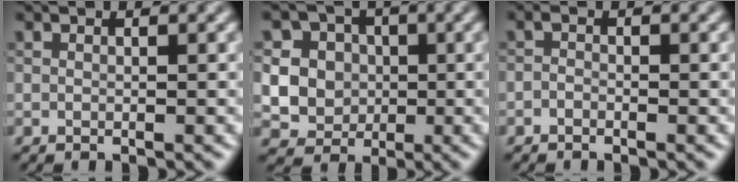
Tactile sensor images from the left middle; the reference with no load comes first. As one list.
[{"total": 7.9, "force": [1.2, 7.3, 2.7], "torque": [-0.063, 0.026, 0.018]}, {"total": 0.7, "force": [-0.5, 0.3, 0.3], "torque": [-0.006, -0.001, -0.012]}]